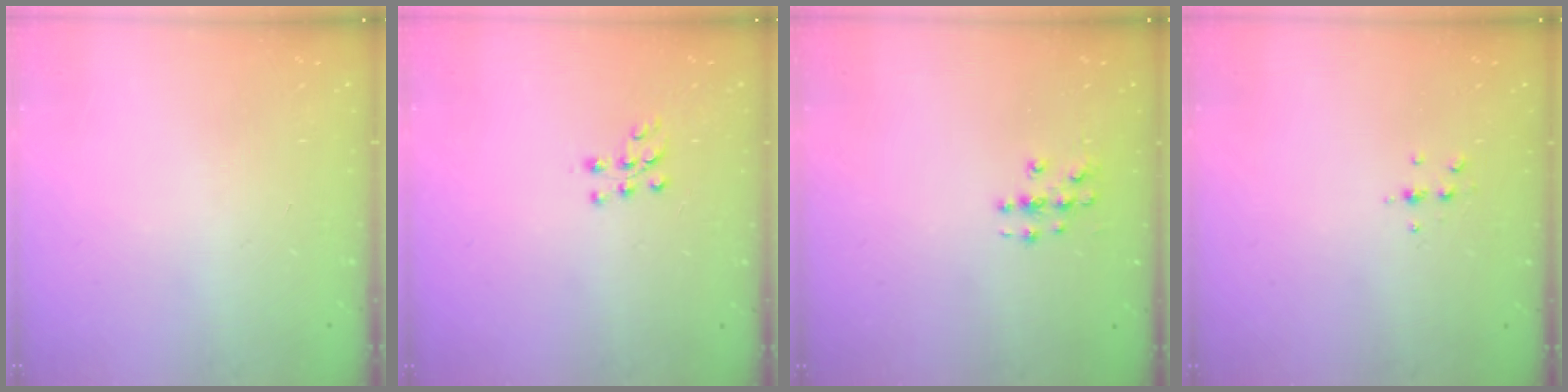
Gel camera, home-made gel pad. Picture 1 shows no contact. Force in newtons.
{"total": 6.9, "press": 6.8, "slide": 0.6}
{"total": 3.4, "press": 3.4, "slide": 0.2}
{"total": 4.7, "press": 4.6, "slide": 1.0}